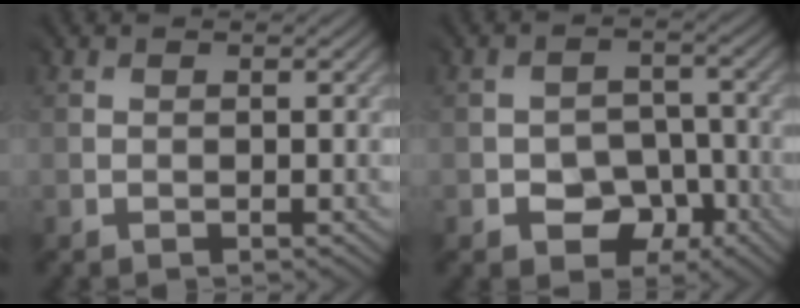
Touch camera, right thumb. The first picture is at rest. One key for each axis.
{"total": 3.9, "fx": -2.6, "fy": 2.7, "fz": 0.9, "tx": -0.004, "ty": -0.004, "tz": -0.046}